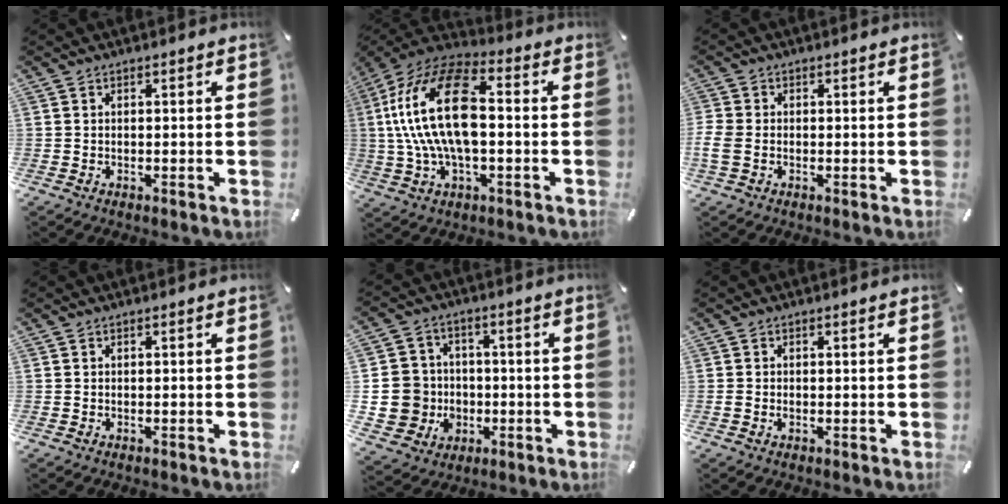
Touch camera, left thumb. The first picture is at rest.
{"total": 21.3, "force": [1.0, 11.0, 18.2], "torque": [-0.383, 0.003, 0.015]}
{"total": 3.2, "force": [-0.4, 2.3, 2.2], "torque": [-0.053, 0.001, -0.009]}
{"total": 0.0}
{"total": 11.6, "force": [-1.8, 11.0, 3.1], "torque": [-0.076, 0.020, -0.024]}
{"total": 0.9, "force": [-0.1, 0.6, 0.7], "torque": [-0.014, 0.000, -0.003]}